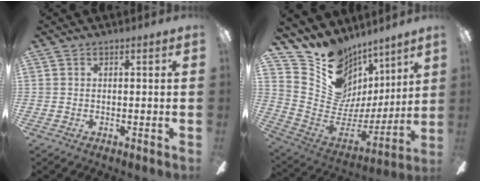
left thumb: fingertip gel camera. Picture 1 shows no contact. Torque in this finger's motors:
{"motor_torque": [1.75, -0.25, -0.70, -0.38, -0.05]}